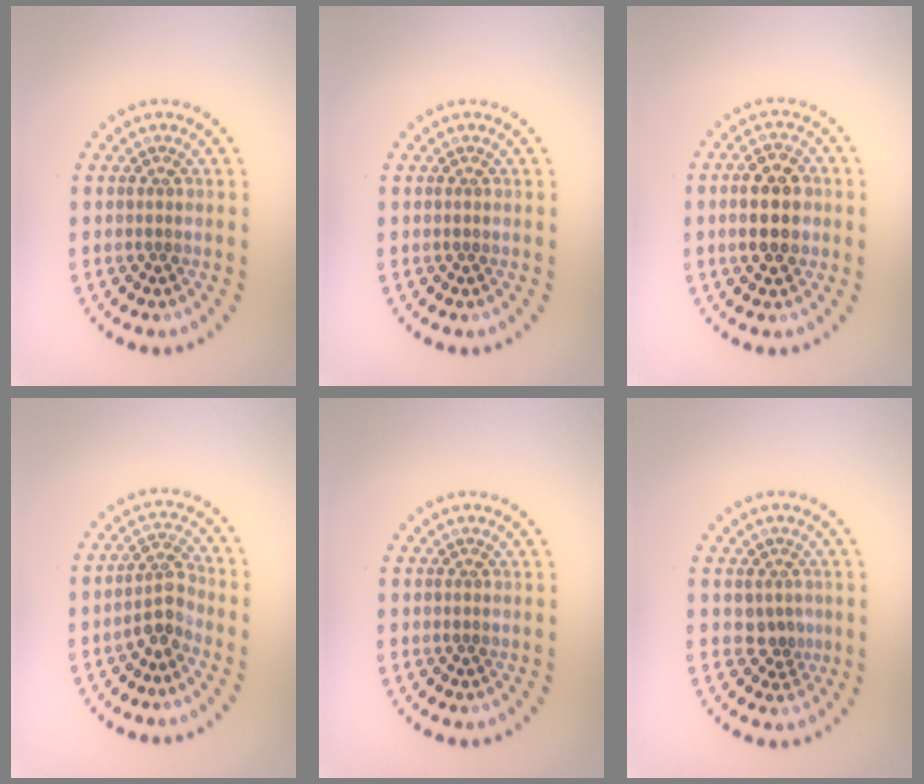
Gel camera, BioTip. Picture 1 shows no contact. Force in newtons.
{"total": 0.0}
{"total": 4.0, "press": 4.0, "slide": 0.4}
{"total": 2.6, "press": 2.0, "slide": 1.6}
{"total": 0.0}
{"total": 1.5, "press": 1.2, "slide": 1.0}